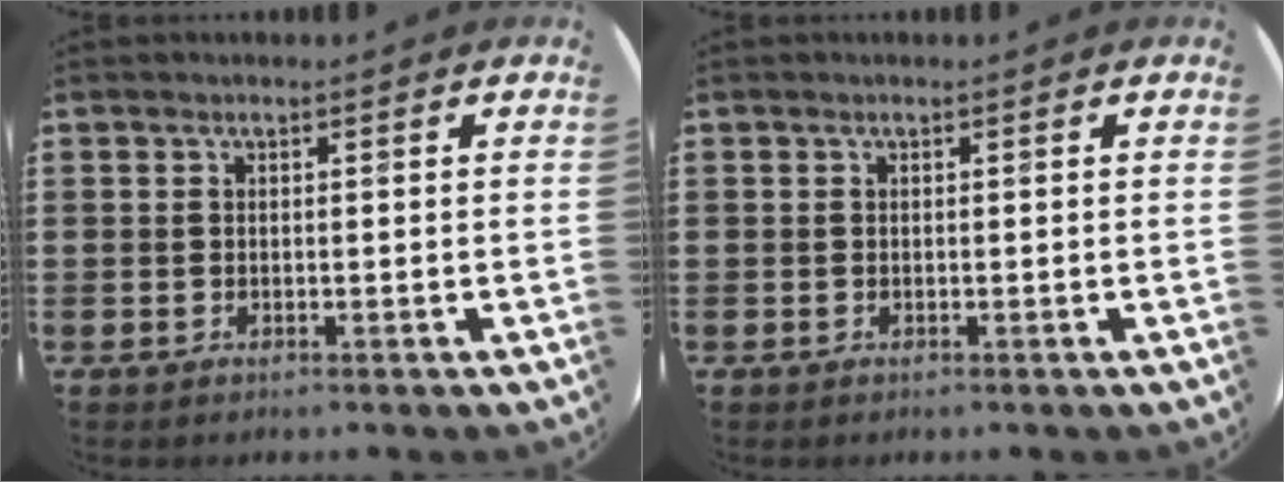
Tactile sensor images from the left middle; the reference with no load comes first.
{"total": 0.0}